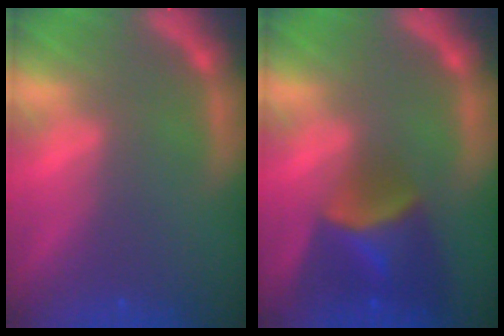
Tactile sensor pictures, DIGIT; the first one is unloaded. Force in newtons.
{"total": 6.0}